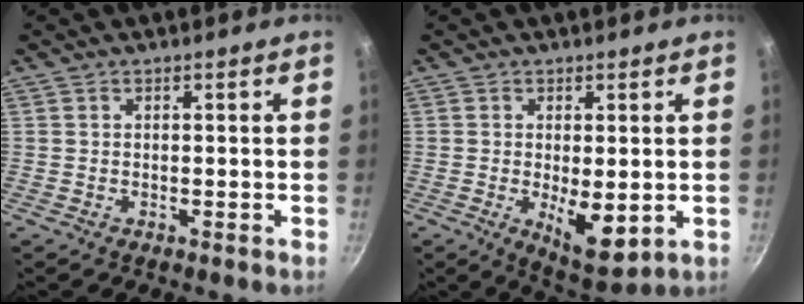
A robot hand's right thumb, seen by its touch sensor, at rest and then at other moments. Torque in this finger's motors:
{"motor_torque": [-0.26, 0.75, 0.84, 0.43, 0.07]}